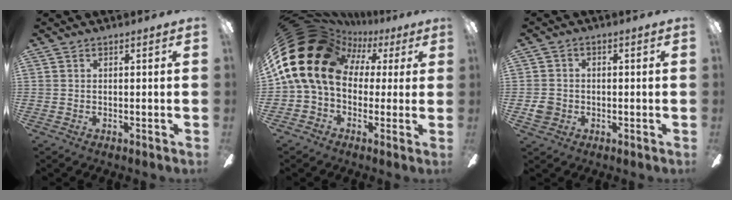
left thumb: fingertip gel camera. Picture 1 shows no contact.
{"total": 18.9, "force": [4.0, 14.0, 12.1], "torque": [-0.277, -0.012, 0.071]}
{"total": 4.0, "force": [-1.2, 3.6, 1.1], "torque": [-0.009, 0.009, -0.021]}